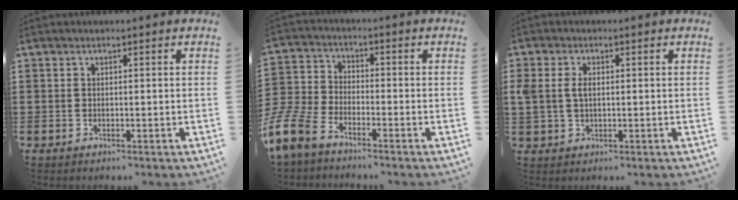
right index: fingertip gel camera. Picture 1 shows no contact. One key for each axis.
{"total": 7.3, "fx": -6.3, "fy": 2.2, "fz": 3.1, "tx": -0.102, "ty": 0.000, "tz": -0.132}
{"total": 2.9, "fx": 0.4, "fy": 1.8, "fz": 2.3, "tx": -0.063, "ty": 0.004, "tz": 0.000}